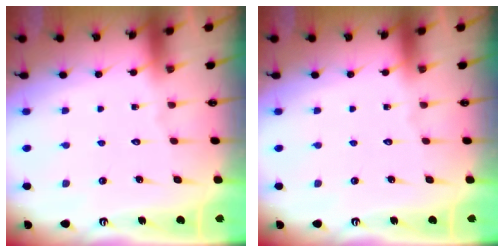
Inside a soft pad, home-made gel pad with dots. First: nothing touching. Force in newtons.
{"total": 0.0}